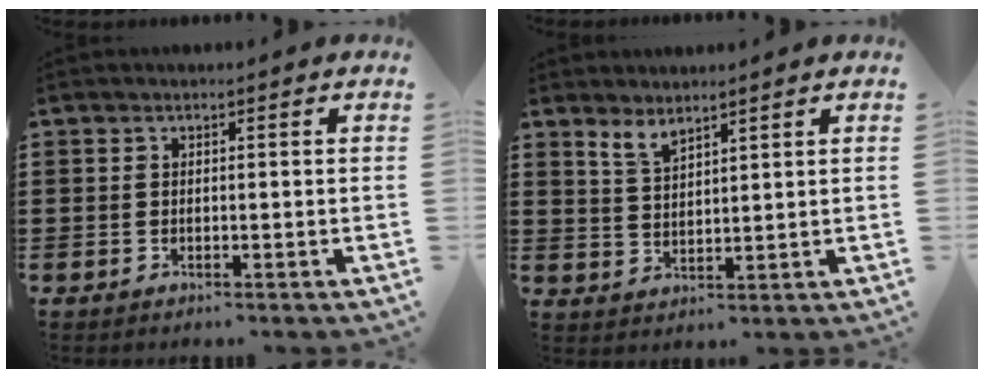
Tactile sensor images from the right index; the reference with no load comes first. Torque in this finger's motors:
{"motor_torque": [0.07, -0.04, 0.06, 0.05]}